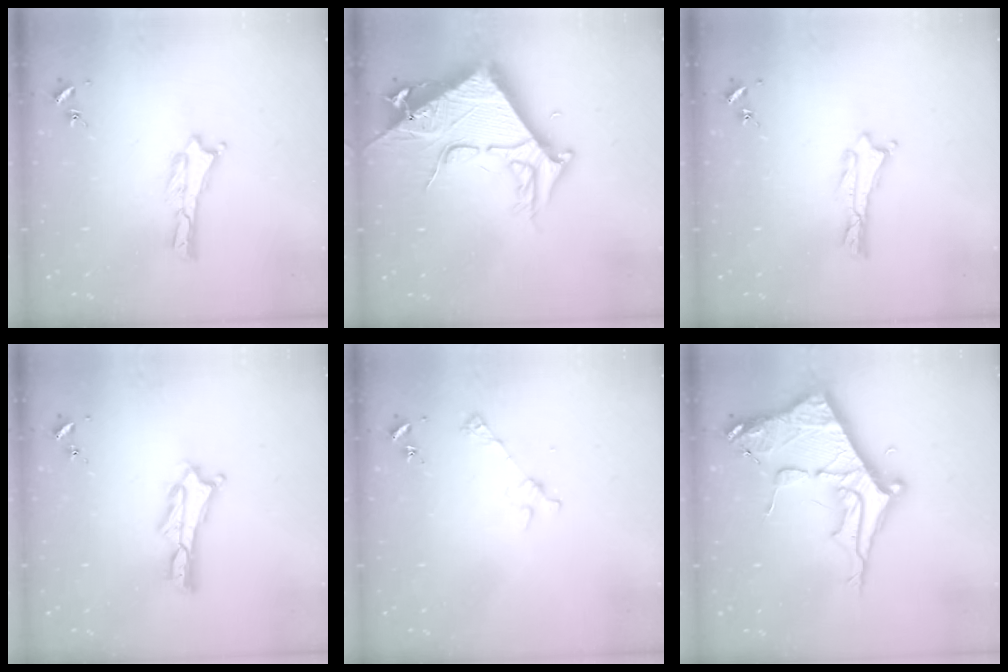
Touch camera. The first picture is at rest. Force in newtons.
{"total": 11.2, "press": 11.1, "slide": 1.1}
{"total": 0.0}
{"total": 2.0, "press": 2.0, "slide": 0.3}
{"total": 3.3, "press": 3.3, "slide": 0.2}
{"total": 10.1, "press": 10.1, "slide": 1.1}